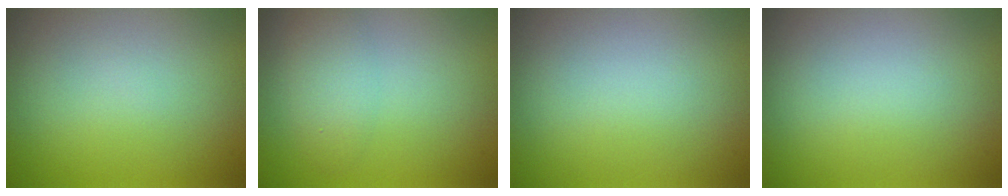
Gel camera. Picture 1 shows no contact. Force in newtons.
{"total": 2.8, "press": 2.8, "slide": 0.1}
{"total": 0.0}
{"total": 0.0}